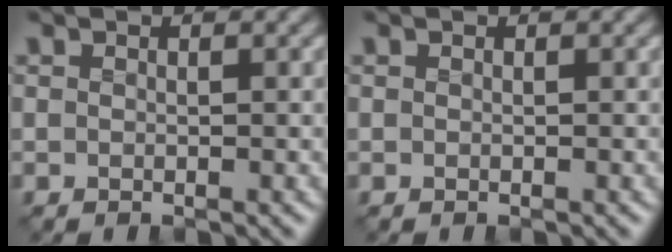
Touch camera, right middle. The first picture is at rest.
{"total": 0.0}